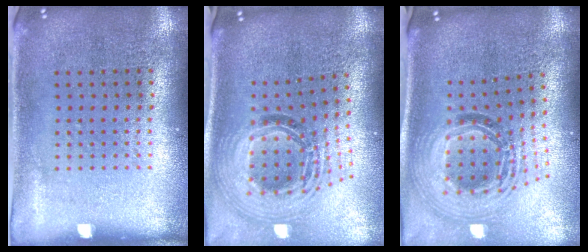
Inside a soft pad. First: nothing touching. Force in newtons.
{"total": 2.1, "press": 1.6, "slide": 1.2}
{"total": 1.9, "press": 1.5, "slide": 1.1}